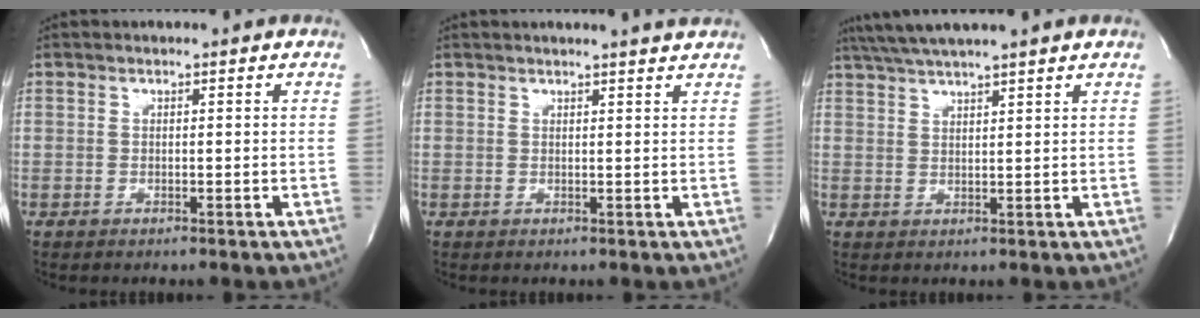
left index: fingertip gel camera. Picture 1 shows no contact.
{"total": 4.5, "force": [4.2, -0.7, 1.6], "torque": [-0.023, 0.005, 0.039]}
{"total": 7.3, "force": [6.2, -1.1, 3.7], "torque": [-0.066, 0.026, 0.104]}